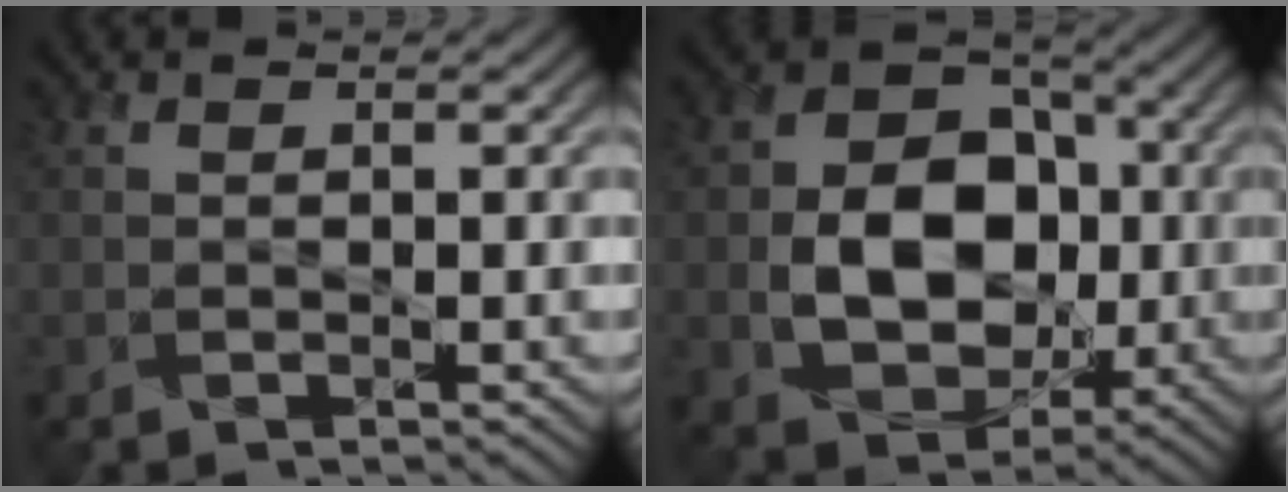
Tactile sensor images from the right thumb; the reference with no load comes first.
{"total": 11.3, "force": [-1.4, 8.6, 7.1], "torque": [-0.130, -0.003, -0.030]}